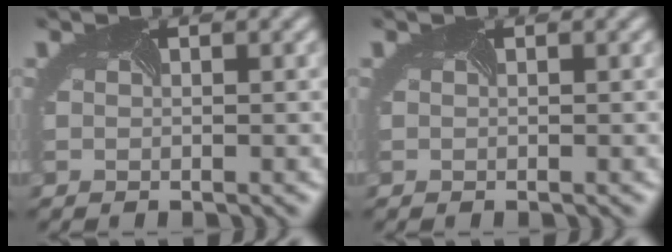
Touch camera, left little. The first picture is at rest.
{"total": 0.0}